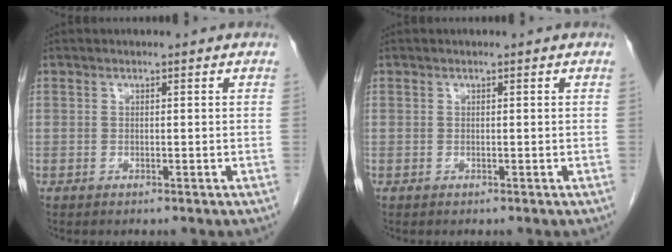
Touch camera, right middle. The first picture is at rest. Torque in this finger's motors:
{"motor_torque": [-0.23, -0.21, -0.02, -0.01]}